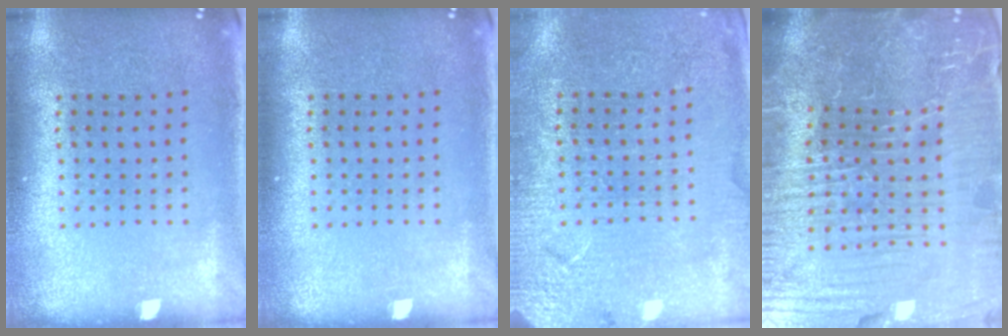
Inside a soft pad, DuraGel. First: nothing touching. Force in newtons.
{"total": 0.0}
{"total": 2.9, "press": 2.9, "slide": 0.3}
{"total": 6.3, "press": 5.9, "slide": 2.4}